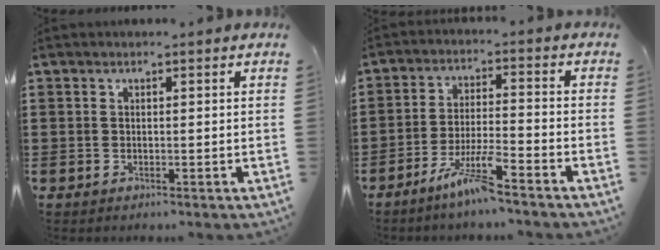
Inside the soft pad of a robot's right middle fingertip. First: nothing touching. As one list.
[{"total": 6.9, "force": [-5.1, 0.5, 4.7], "torque": [-0.101, -0.009, -0.098]}]